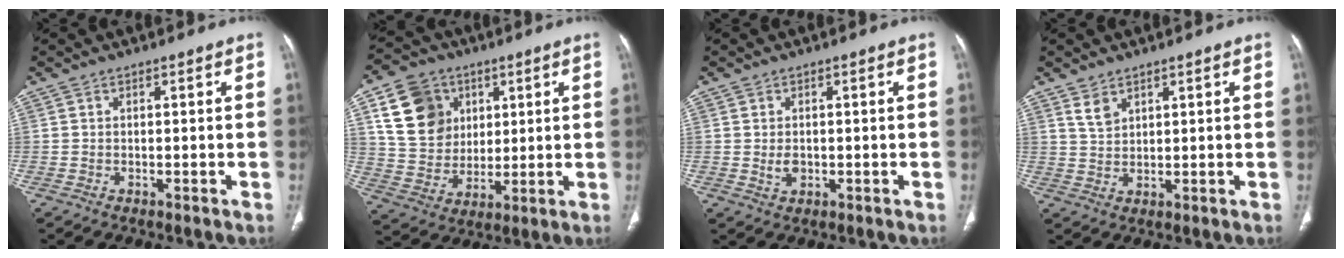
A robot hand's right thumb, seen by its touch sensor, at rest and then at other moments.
{"total": 15.2, "force": [5.7, 12.4, 6.6], "torque": [-0.096, -0.005, 0.110]}
{"total": 2.4, "force": [-0.2, 1.7, 1.7], "torque": [-0.028, -0.001, 0.000]}
{"total": 3.1, "force": [2.1, 1.7, 1.4], "torque": [-0.021, -0.012, 0.051]}